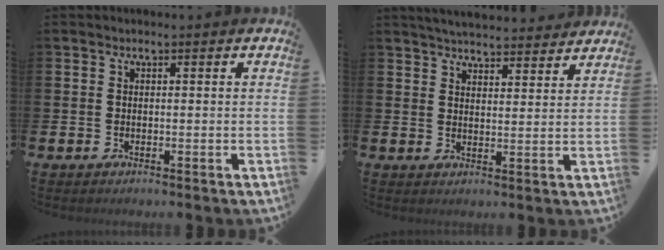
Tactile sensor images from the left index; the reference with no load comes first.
{"total": 4.5, "force": [4.5, 0.3, 0.5], "torque": [-0.019, -0.027, 0.079]}